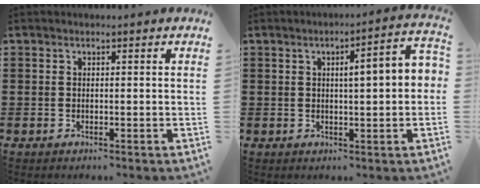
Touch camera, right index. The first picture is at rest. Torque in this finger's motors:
{"motor_torque": [1.33, 0.09, 0.45, 0.07]}